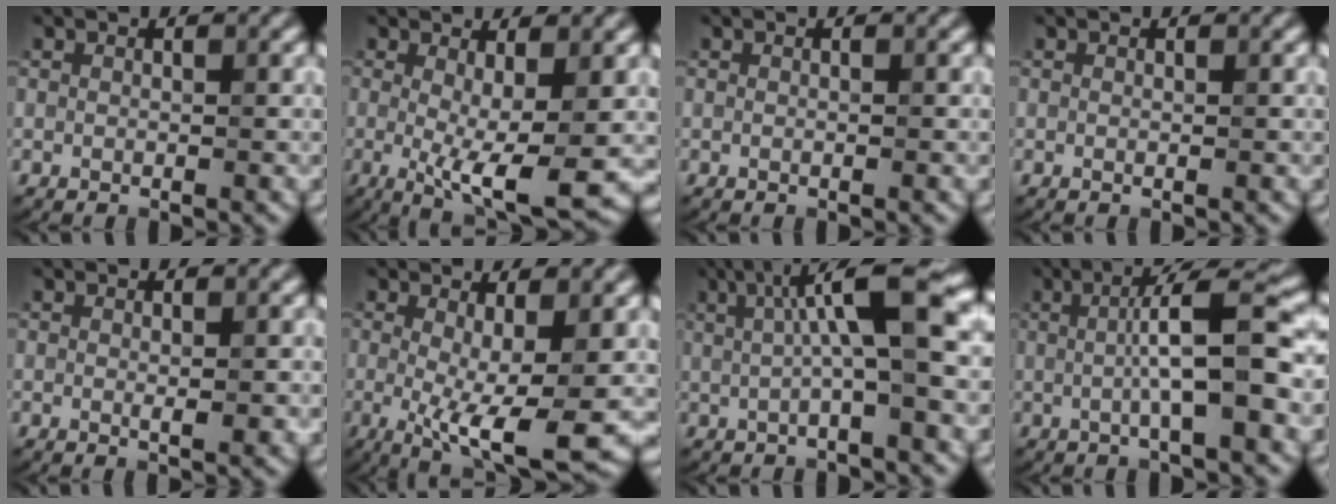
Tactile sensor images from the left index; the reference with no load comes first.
{"total": 6.3, "force": [-0.6, 1.5, 6.2], "torque": [-0.098, -0.018, -0.009]}
{"total": 0.0}
{"total": 0.0}
{"total": 1.3, "force": [0.0, 0.2, 1.3], "torque": [-0.017, -0.004, 0.000]}
{"total": 7.6, "force": [-1.0, 1.9, 7.3], "torque": [-0.120, -0.020, -0.015]}
{"total": 7.7, "force": [1.5, 1.5, 7.4], "torque": [-0.113, 0.015, 0.018]}
{"total": 7.0, "force": [0.0, 1.3, 6.9], "torque": [-0.107, 0.014, -0.003]}